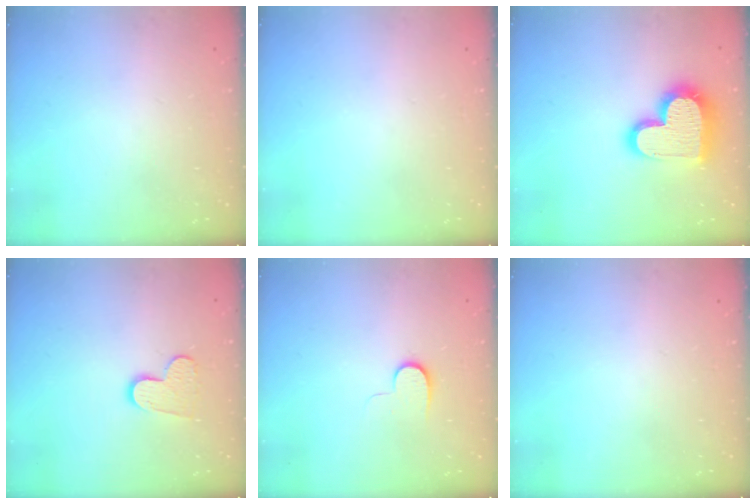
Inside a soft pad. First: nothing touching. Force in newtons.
{"total": 0.0}
{"total": 18.8, "press": 18.8, "slide": 1.6}
{"total": 8.9, "press": 8.9, "slide": 0.6}
{"total": 6.1, "press": 6.1, "slide": 0.8}
{"total": 0.0}